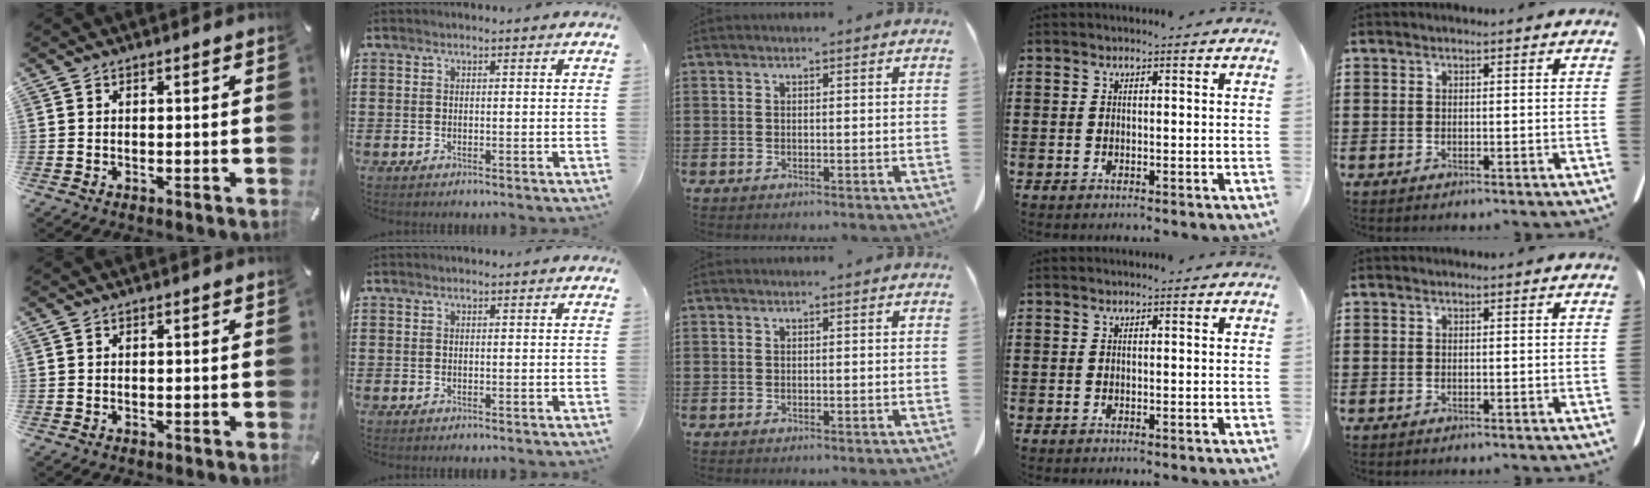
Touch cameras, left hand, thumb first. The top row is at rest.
{}